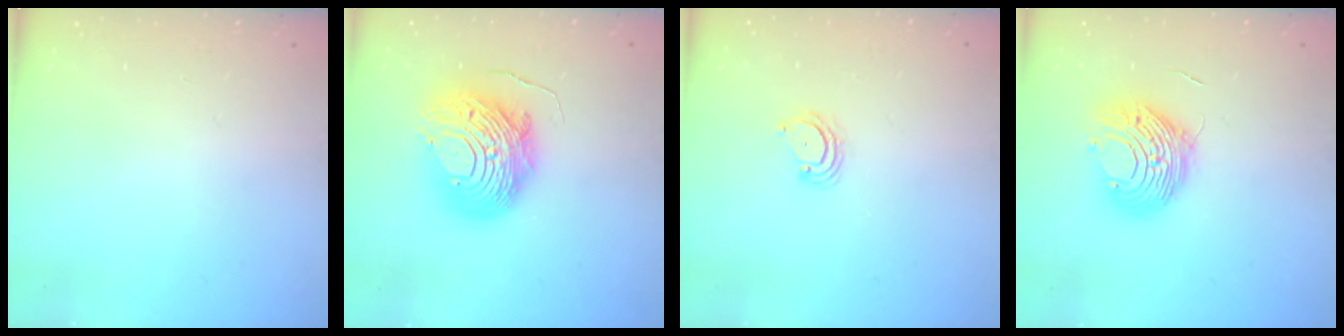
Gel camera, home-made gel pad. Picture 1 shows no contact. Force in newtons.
{"total": 14.7, "press": 14.7, "slide": 1.1}
{"total": 2.3, "press": 2.3, "slide": 0.2}
{"total": 11.1, "press": 11.1, "slide": 0.9}